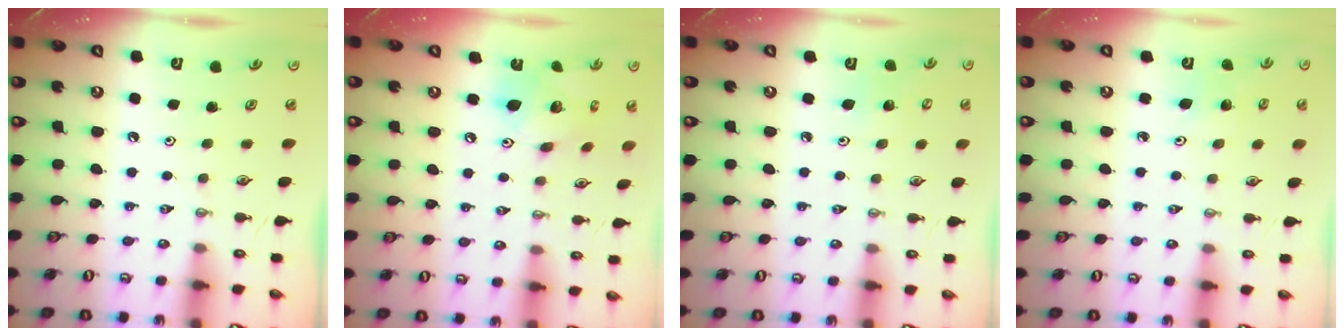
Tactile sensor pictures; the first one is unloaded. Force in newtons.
{"total": 12.5, "press": 12.5, "slide": 0.5}
{"total": 4.0, "press": 3.9, "slide": 0.9}
{"total": 2.9, "press": 2.9, "slide": 0.3}